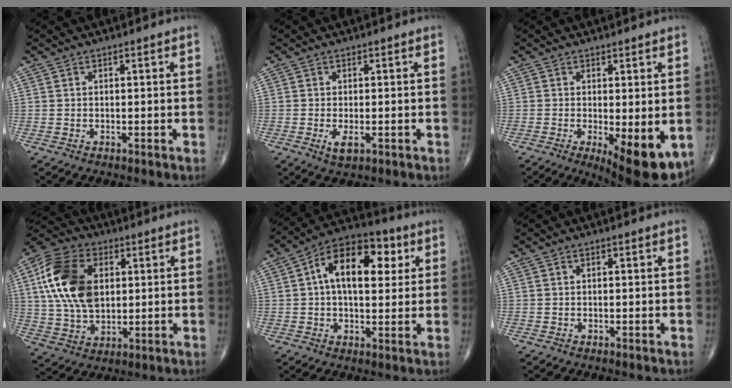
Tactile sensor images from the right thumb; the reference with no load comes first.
{"total": 2.7, "force": [-0.9, 1.2, 2.3], "torque": [-0.041, -0.005, -0.013]}
{"total": 10.1, "force": [-2.9, 3.3, 9.1], "torque": [-0.117, -0.022, -0.032]}
{"total": 17.2, "force": [3.5, 11.1, 12.7], "torque": [-0.237, 0.001, 0.063]}
{"total": 14.7, "force": [3.7, 8.1, 11.7], "torque": [-0.163, 0.016, 0.050]}
{"total": 0.0}